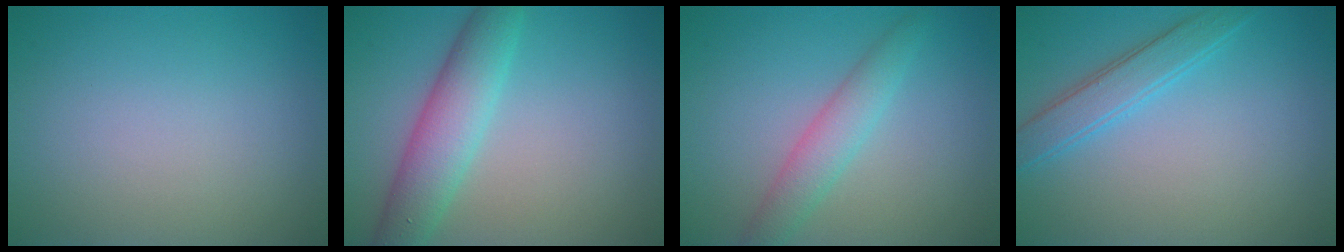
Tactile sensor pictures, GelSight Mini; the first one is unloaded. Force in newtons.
{"total": 5.1, "press": 5.1, "slide": 0.1}
{"total": 2.9, "press": 2.9, "slide": 0.1}
{"total": 2.8, "press": 2.8, "slide": 0.1}